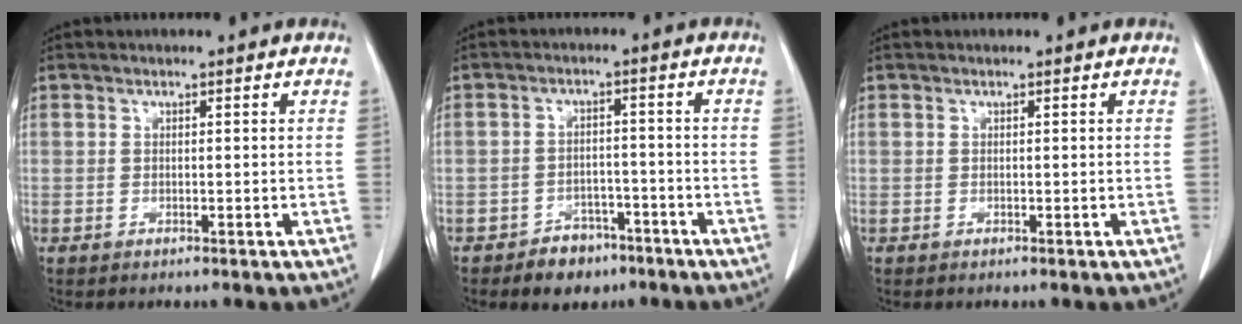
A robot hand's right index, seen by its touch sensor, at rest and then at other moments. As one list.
[{"total": 5.2, "force": [-3.7, 3.2, 1.8], "torque": [-0.028, 0.008, -0.052]}, {"total": 0.0}]